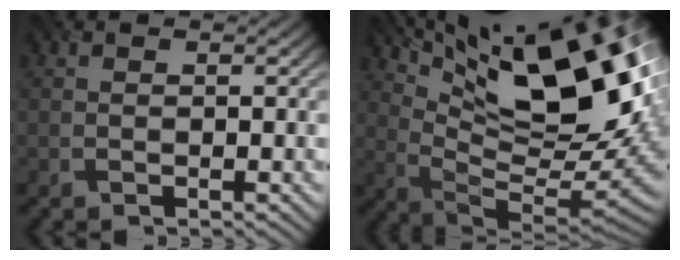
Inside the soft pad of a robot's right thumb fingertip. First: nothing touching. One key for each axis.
{"total": 18.7, "fx": 8.6, "fy": 6.4, "fz": 15.3, "tx": -0.256, "ty": 0.007, "tz": 0.158}